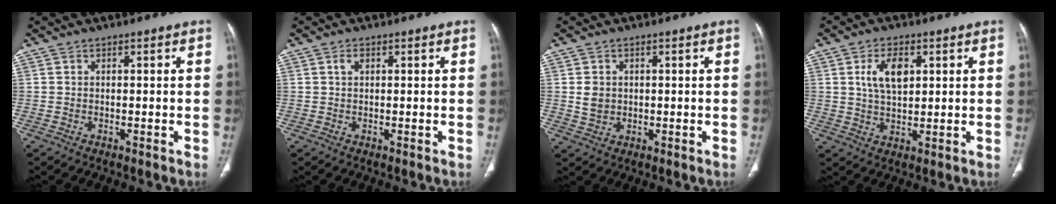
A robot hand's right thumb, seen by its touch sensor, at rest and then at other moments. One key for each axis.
{"total": 1.0, "fx": 0.3, "fy": 0.6, "fz": 0.7, "tx": -0.017, "ty": 0.004, "tz": 0.007}
{"total": 3.4, "fx": 0.4, "fy": 2.9, "fz": 1.8, "tx": -0.020, "ty": -0.002, "tz": 0.013}
{"total": 7.1, "fx": 2.2, "fy": 4.0, "fz": 5.4, "tx": -0.088, "ty": -0.006, "tz": 0.042}